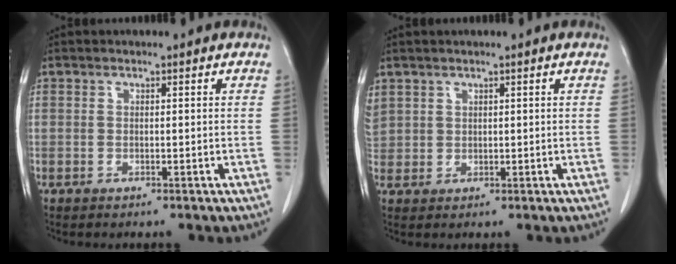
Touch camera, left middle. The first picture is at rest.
{"total": 4.6, "force": [2.5, 3.6, 1.3], "torque": [-0.053, 0.018, 0.060]}